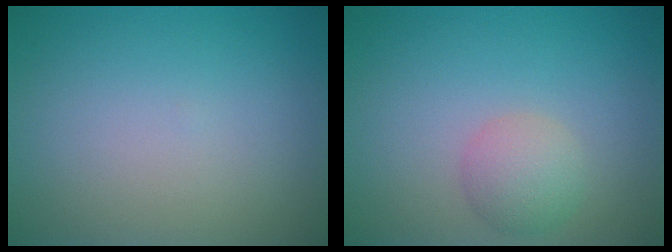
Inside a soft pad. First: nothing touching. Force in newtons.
{"total": 2.5, "press": 2.5, "slide": 0.1}